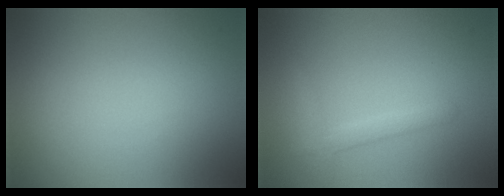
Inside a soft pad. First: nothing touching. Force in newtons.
{"total": 1.7, "press": 1.7, "slide": 0.1}